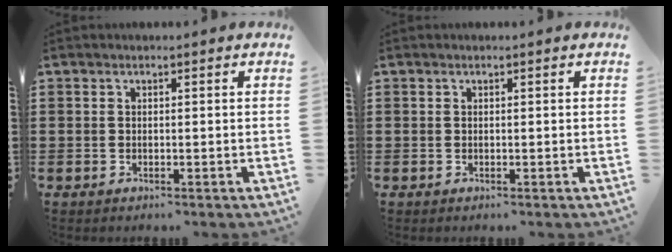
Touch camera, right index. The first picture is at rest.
{"total": 0.0}